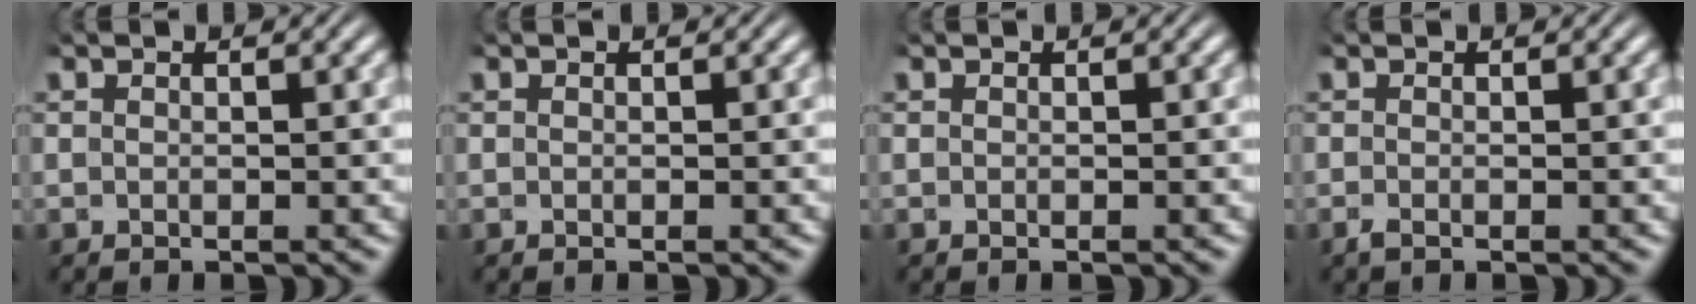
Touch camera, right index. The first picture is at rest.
{"total": 0.0}
{"total": 0.0}
{"total": 0.6, "force": [-0.6, -0.1, 0.3], "torque": [-0.005, -0.003, -0.009]}